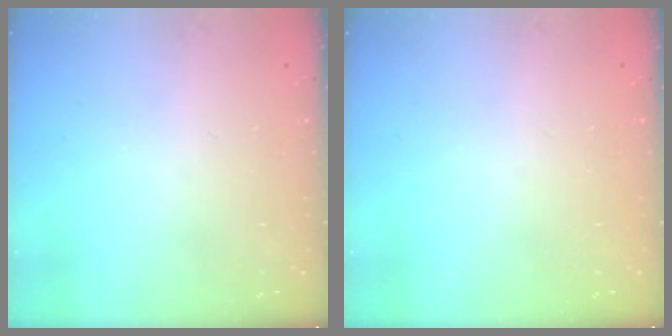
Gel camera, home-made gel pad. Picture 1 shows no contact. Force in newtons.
{"total": 0.0}